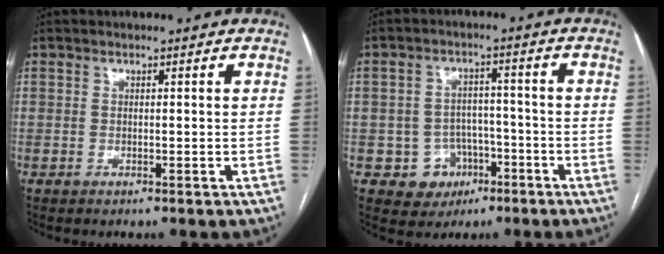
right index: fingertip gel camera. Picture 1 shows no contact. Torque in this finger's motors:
{"motor_torque": [-0.35, -0.05, -0.73, -0.21]}